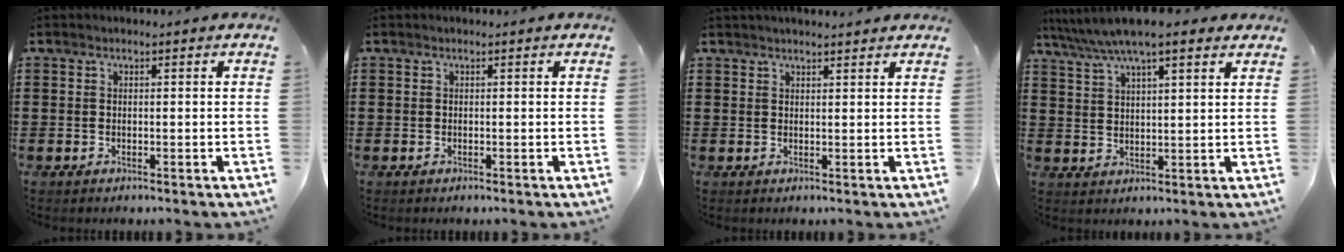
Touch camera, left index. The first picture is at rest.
{"total": 0.0}
{"total": 1.6, "force": [1.5, 0.2, 0.3], "torque": [-0.008, 0.002, 0.030]}
{"total": 7.2, "force": [5.8, 1.1, 4.2], "torque": [-0.097, -0.011, 0.101]}